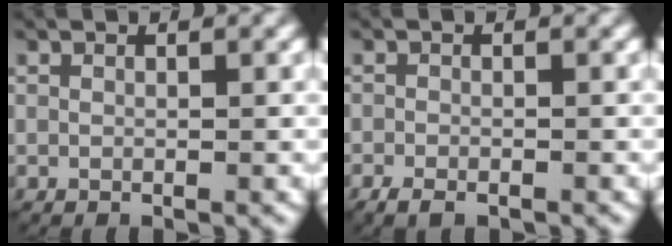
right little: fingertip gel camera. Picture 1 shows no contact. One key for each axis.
{"total": 1.8, "fx": -1.4, "fy": 0.8, "fz": 0.7, "tx": -0.017, "ty": -0.007, "tz": -0.022}